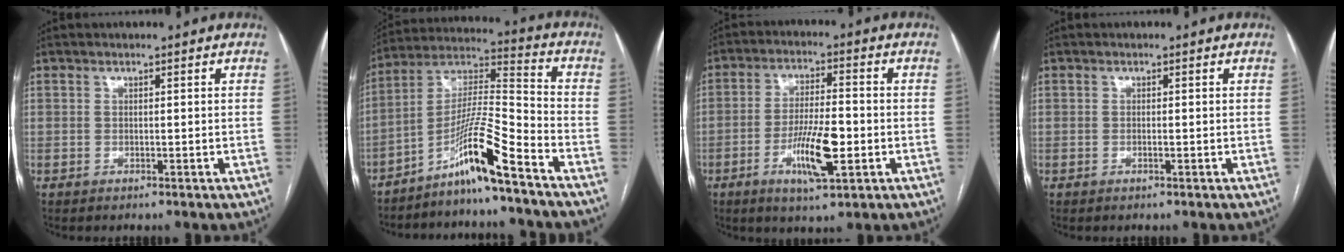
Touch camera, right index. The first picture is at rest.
{"total": 11.9, "force": [-8.2, -0.9, 8.6], "torque": [-0.170, 0.005, -0.149]}
{"total": 9.6, "force": [-3.1, 1.9, 9.0], "torque": [-0.167, -0.006, -0.052]}
{"total": 0.5, "force": [-0.2, 0.0, 0.5], "torque": [-0.010, 0.000, -0.002]}